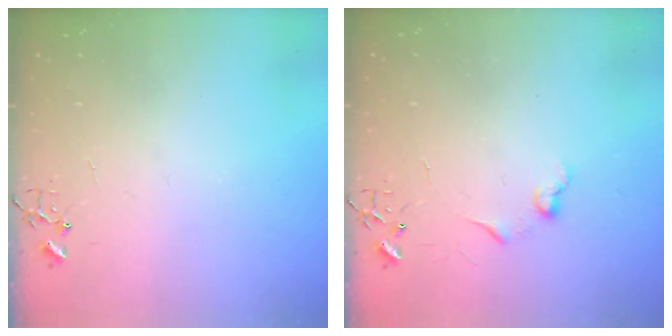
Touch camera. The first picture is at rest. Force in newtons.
{"total": 6.3, "press": 6.3, "slide": 0.5}